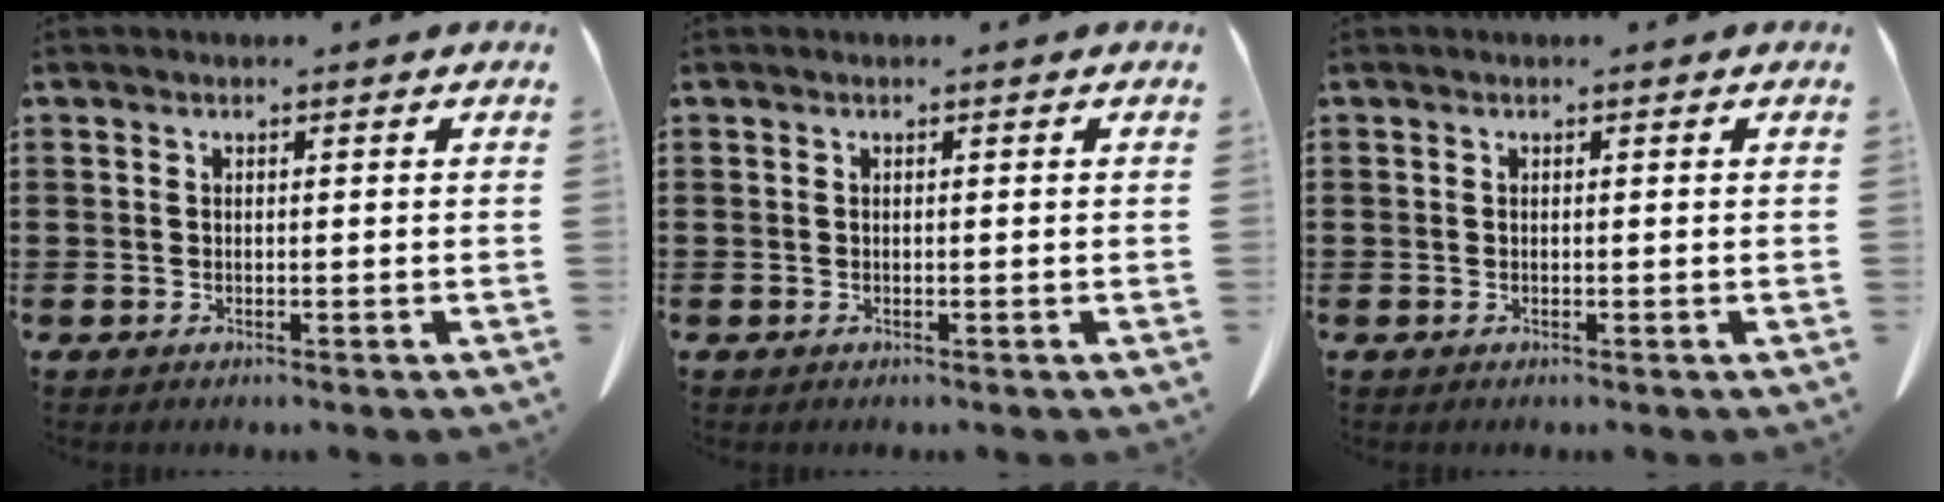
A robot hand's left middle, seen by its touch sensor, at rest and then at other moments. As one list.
[{"total": 0.0}, {"total": 0.0}]